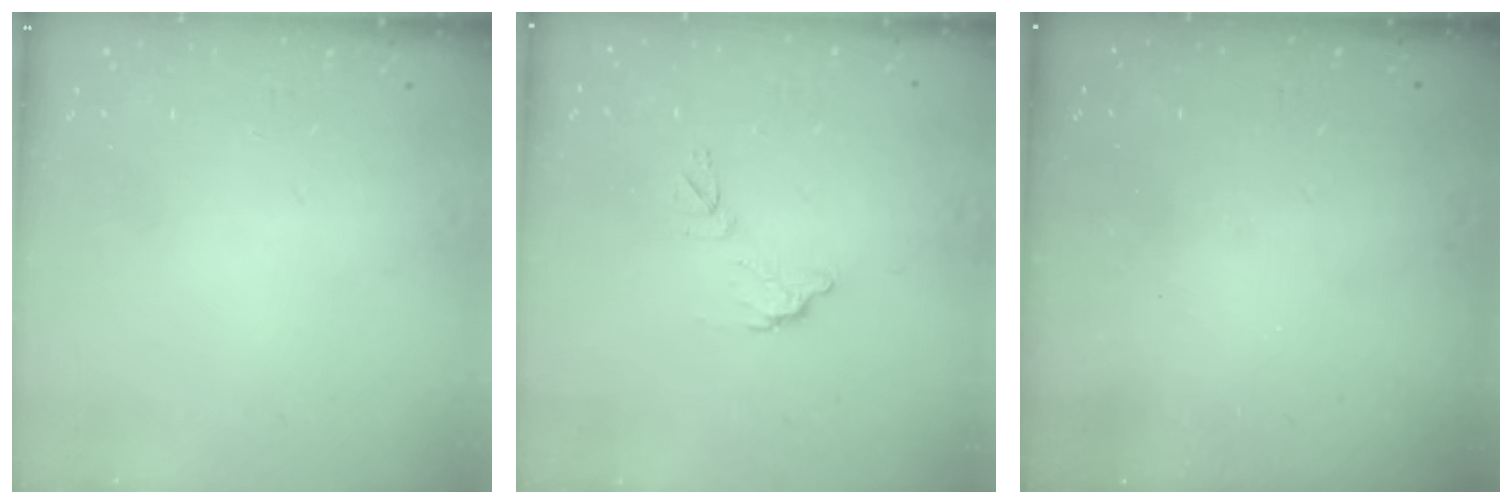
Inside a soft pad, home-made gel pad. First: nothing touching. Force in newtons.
{"total": 6.6, "press": 6.6, "slide": 0.4}
{"total": 3.0, "press": 2.9, "slide": 0.8}